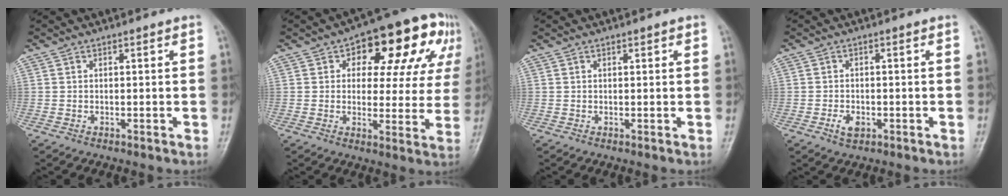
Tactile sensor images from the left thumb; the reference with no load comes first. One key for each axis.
{"total": 17.1, "fx": 7.2, "fy": 9.5, "fz": 12.3, "tx": -0.092, "ty": 0.013, "tz": 0.086}
{"total": 0.8, "fx": 0.6, "fy": 0.3, "fz": 0.5, "tx": -0.005, "ty": -0.001, "tz": 0.006}
{"total": 2.6, "fx": -1.0, "fy": 1.7, "fz": 1.7, "tx": -0.030, "ty": 0.000, "tz": -0.015}